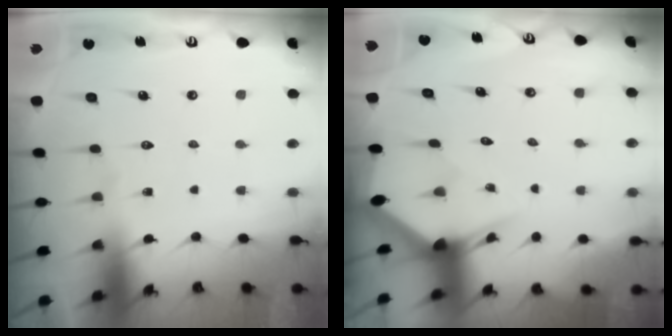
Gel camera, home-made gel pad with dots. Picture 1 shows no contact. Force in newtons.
{"total": 3.0, "press": 3.0, "slide": 0.2}